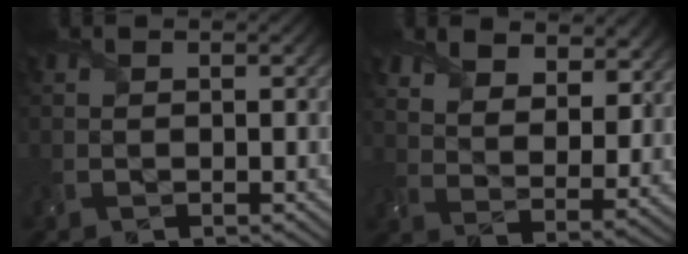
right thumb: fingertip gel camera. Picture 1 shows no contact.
{"total": 8.7, "force": [6.3, 4.1, 4.2], "torque": [-0.100, -0.004, 0.114]}